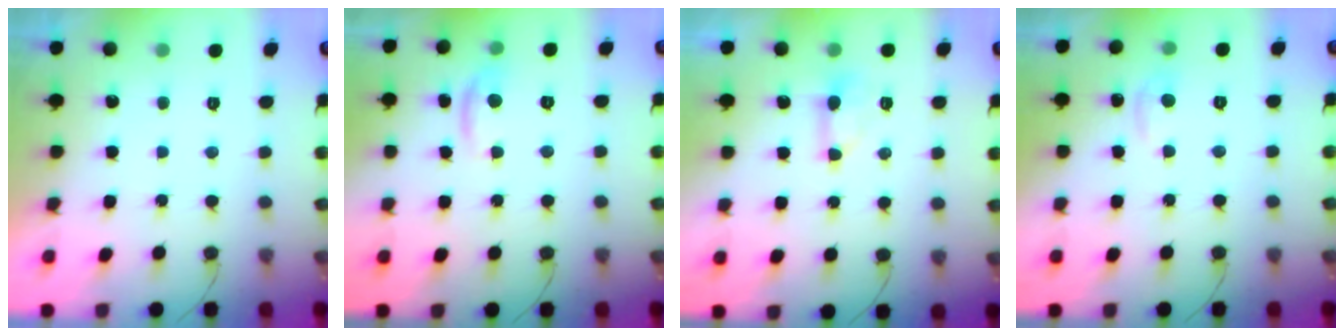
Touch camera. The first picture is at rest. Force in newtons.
{"total": 5.2, "press": 5.2, "slide": 0.5}
{"total": 4.5, "press": 4.5, "slide": 0.8}
{"total": 4.8, "press": 4.8, "slide": 0.7}